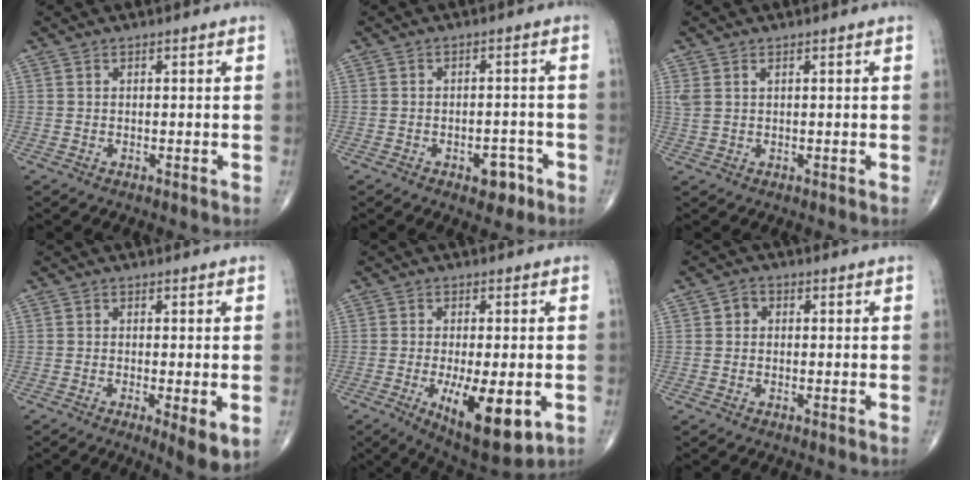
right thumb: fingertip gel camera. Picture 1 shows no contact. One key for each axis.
{"total": 4.4, "fx": -2.4, "fy": 2.5, "fz": 2.7, "tx": -0.019, "ty": 0.017, "tz": -0.029}
{"total": 1.9, "fx": 0.9, "fy": 0.9, "fz": 1.5, "tx": -0.041, "ty": 0.011, "tz": 0.027}
{"total": 5.8, "fx": -1.5, "fy": 1.3, "fz": 5.4, "tx": -0.088, "ty": -0.017, "tz": -0.025}
{"total": 13.3, "fx": -3.8, "fy": 4.8, "fz": 11.8, "tx": -0.182, "ty": -0.018, "tz": -0.046}
{"total": 2.2, "fx": 0.1, "fy": 1.9, "fz": 1.1, "tx": -0.007, "ty": 0.010, "tz": -0.003}